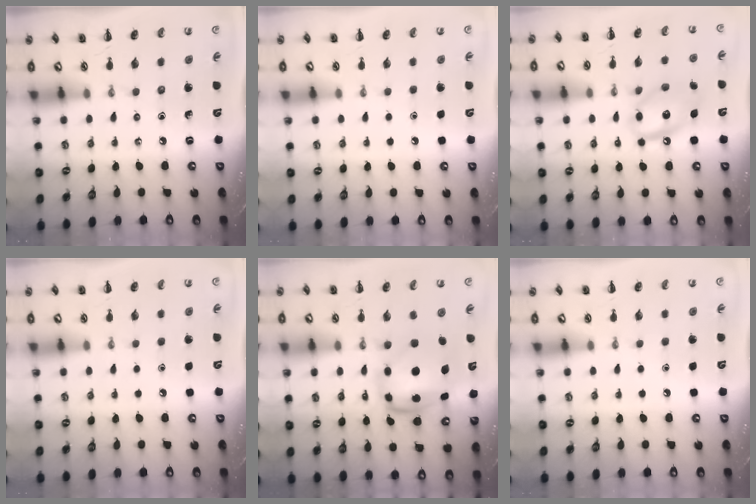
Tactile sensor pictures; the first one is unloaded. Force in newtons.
{"total": 1.6, "press": 1.6, "slide": 0.1}
{"total": 13.5, "press": 13.4, "slide": 2.0}
{"total": 1.8, "press": 1.8, "slide": 0.1}
{"total": 6.2, "press": 6.1, "slide": 1.2}
{"total": 1.7, "press": 1.7, "slide": 0.1}